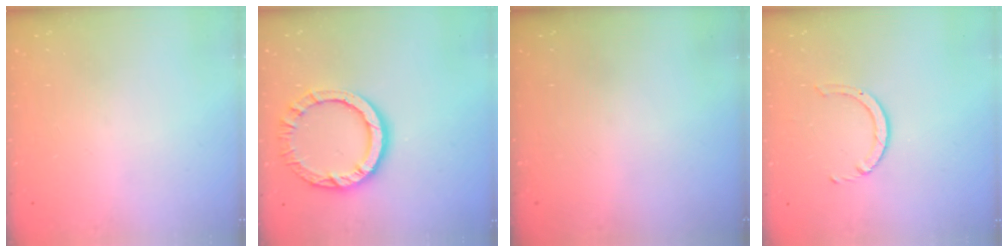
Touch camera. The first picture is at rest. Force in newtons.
{"total": 11.5, "press": 11.5, "slide": 0.8}
{"total": 0.0}
{"total": 2.5, "press": 2.5, "slide": 0.2}